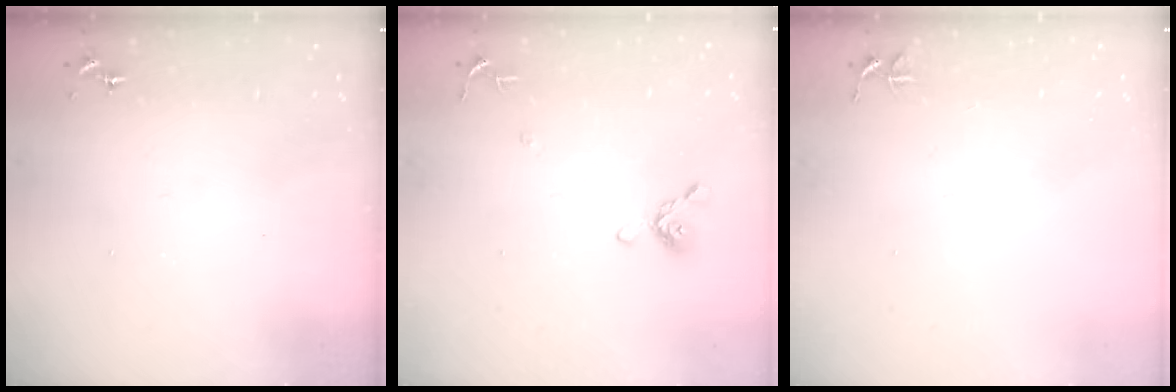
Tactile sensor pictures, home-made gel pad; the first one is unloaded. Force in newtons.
{"total": 8.7, "press": 8.5, "slide": 1.8}
{"total": 3.7, "press": 3.7, "slide": 0.3}